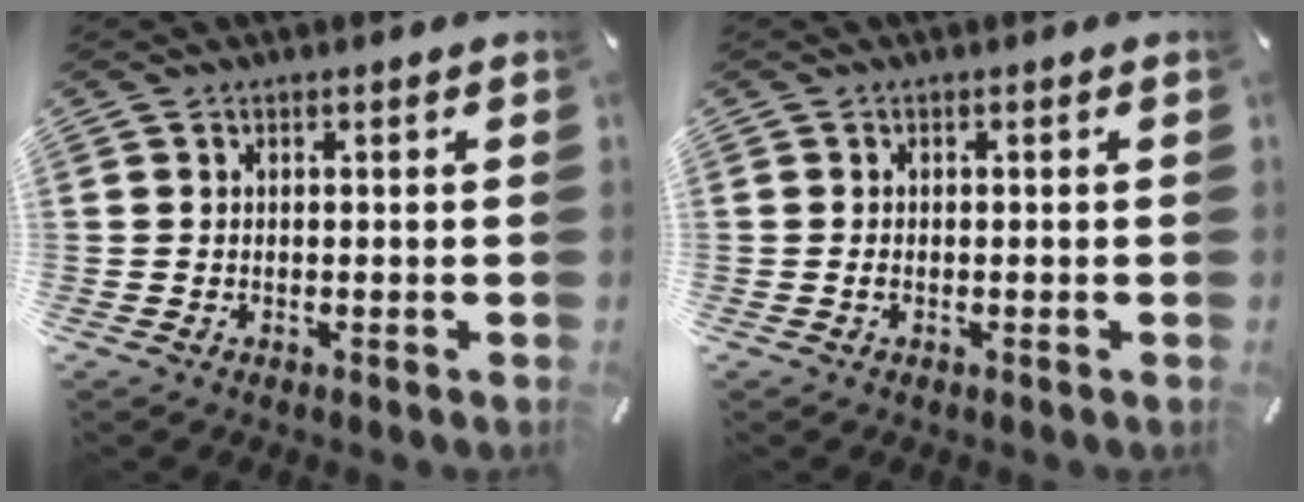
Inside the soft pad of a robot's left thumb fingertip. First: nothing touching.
{"total": 0.6, "force": [-0.3, 0.2, 0.5], "torque": [-0.008, -0.001, -0.005]}